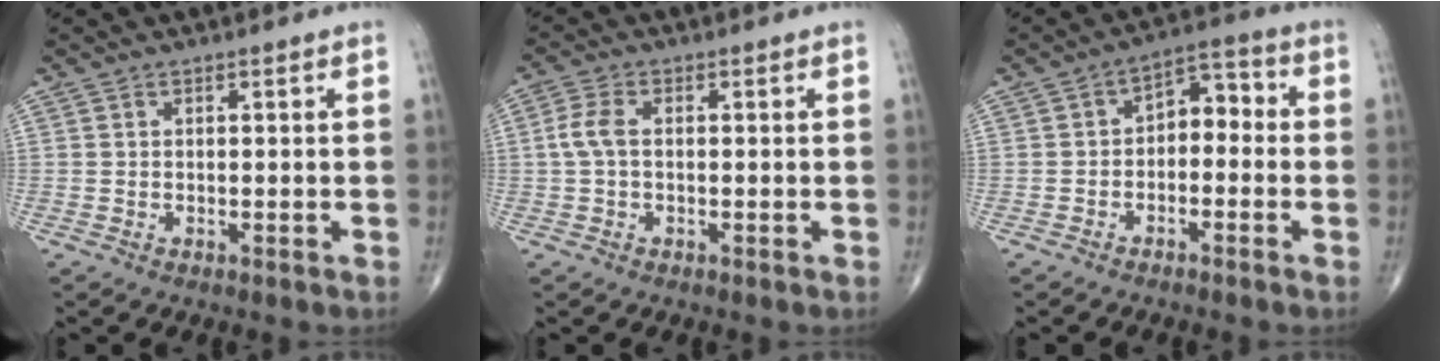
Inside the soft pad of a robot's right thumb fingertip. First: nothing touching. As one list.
[{"total": 3.9, "force": [0.1, 2.2, 3.2], "torque": [-0.078, 0.009, -0.003]}, {"total": 6.5, "force": [-1.1, 4.2, 4.8], "torque": [-0.047, 0.041, -0.031]}]